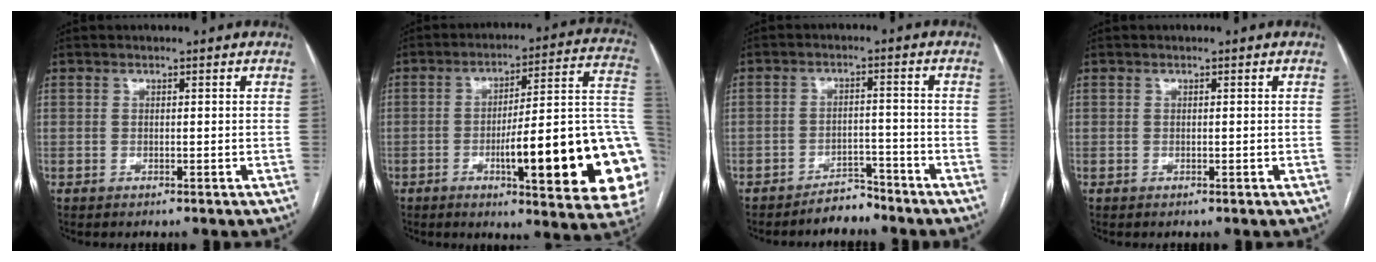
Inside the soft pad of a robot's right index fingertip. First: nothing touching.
{"total": 25.8, "force": [-5.7, 3.3, 24.9], "torque": [-0.234, 0.006, -0.074]}
{"total": 3.9, "force": [-3.7, 1.3, 0.4], "torque": [-0.003, 0.000, -0.060]}
{"total": 0.0}